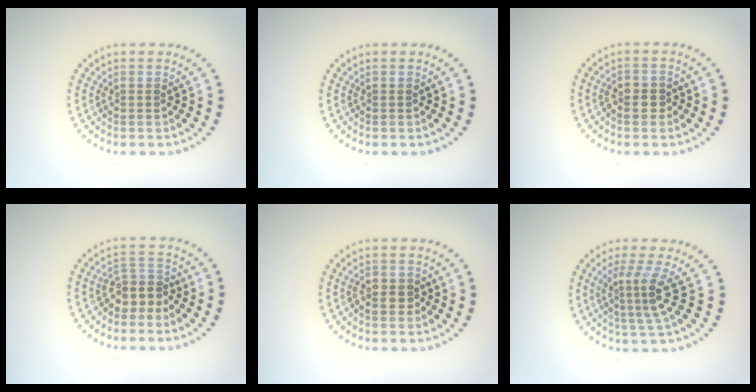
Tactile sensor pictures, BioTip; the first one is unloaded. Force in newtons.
{"total": 0.0}
{"total": 1.5, "press": 1.5, "slide": 0.5}
{"total": 2.8, "press": 2.3, "slide": 1.6}
{"total": 1.4, "press": 1.4, "slide": 0.4}
{"total": 3.3, "press": 2.3, "slide": 2.4}